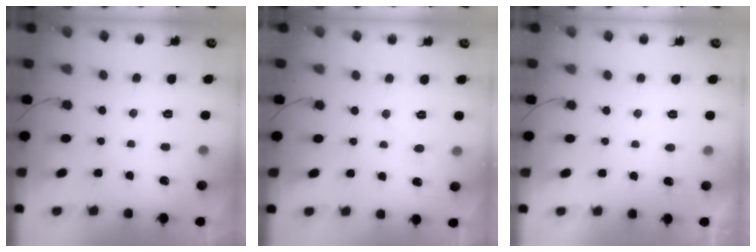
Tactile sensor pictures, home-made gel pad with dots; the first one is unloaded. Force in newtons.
{"total": 5.0, "press": 5.0, "slide": 0.4}
{"total": 2.3, "press": 2.3, "slide": 0.1}